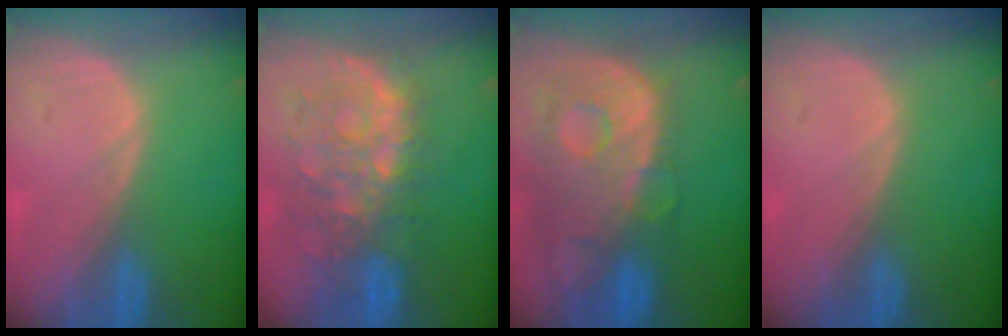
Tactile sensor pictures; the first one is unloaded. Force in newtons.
{"total": 10.4, "press": 9.3, "slide": 4.7}
{"total": 13.2, "press": 10.9, "slide": 7.5}
{"total": 0.0}